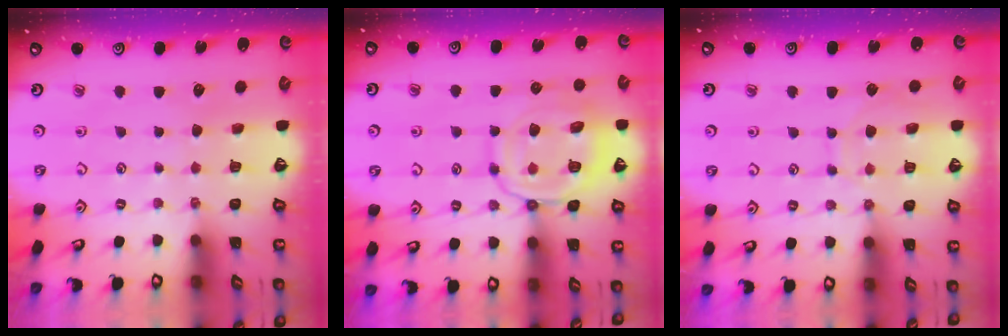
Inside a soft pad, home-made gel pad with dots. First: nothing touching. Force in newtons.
{"total": 13.4, "press": 13.3, "slide": 1.4}
{"total": 9.0, "press": 8.9, "slide": 0.9}